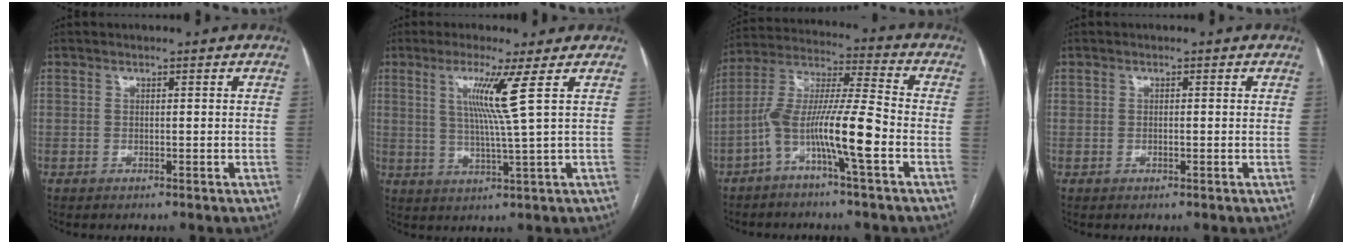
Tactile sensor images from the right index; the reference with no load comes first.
{"total": 6.9, "force": [2.4, -2.1, 6.1], "torque": [-0.117, -0.012, 0.050]}
{"total": 12.0, "force": [-4.9, 0.0, 11.0], "torque": [-0.218, 0.018, -0.095]}
{"total": 0.6, "force": [-0.1, 0.2, 0.6], "torque": [-0.013, -0.001, -0.002]}